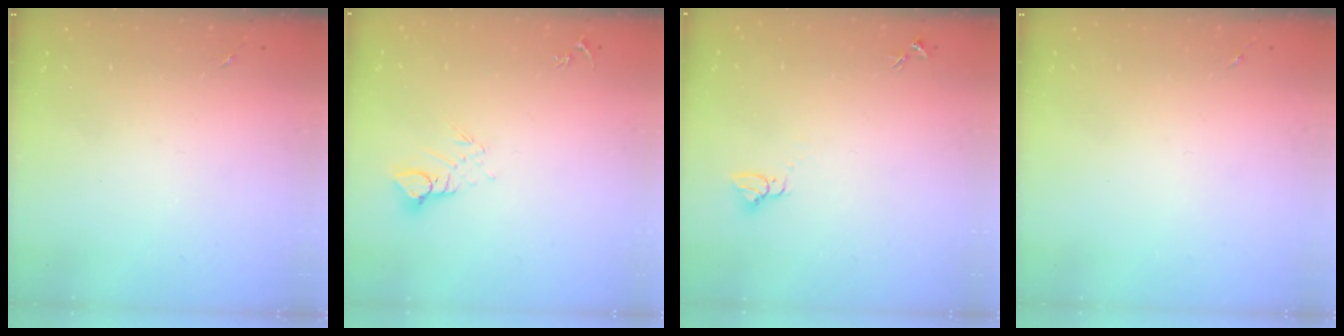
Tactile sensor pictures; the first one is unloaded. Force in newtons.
{"total": 5.0, "press": 5.0, "slide": 0.3}
{"total": 2.7, "press": 2.7, "slide": 0.1}
{"total": 0.0}